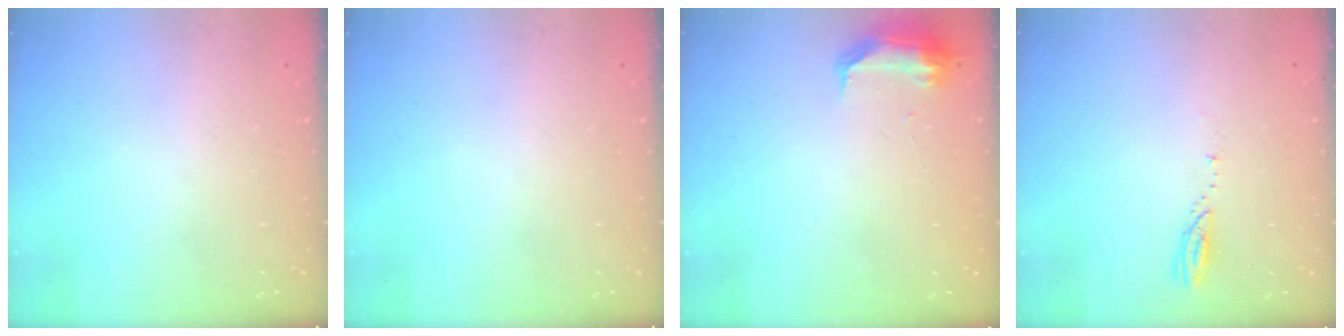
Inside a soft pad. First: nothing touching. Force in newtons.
{"total": 0.0}
{"total": 8.5, "press": 8.4, "slide": 0.9}
{"total": 3.0, "press": 3.0, "slide": 0.2}